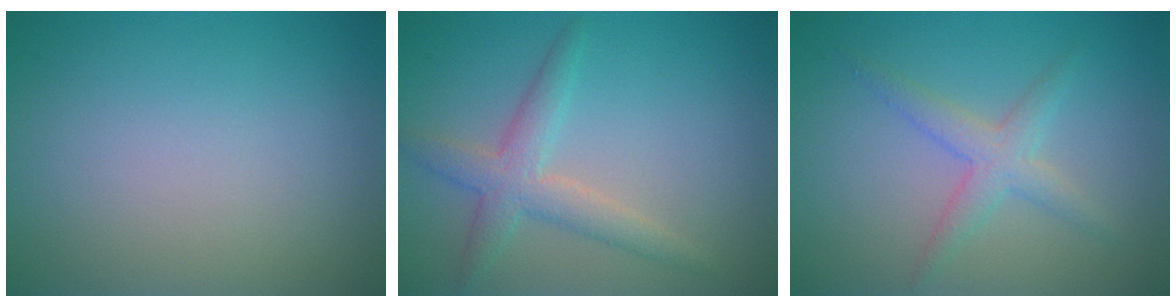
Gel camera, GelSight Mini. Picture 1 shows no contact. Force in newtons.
{"total": 3.3, "press": 3.3, "slide": 0.0}
{"total": 2.5, "press": 2.5, "slide": 0.1}